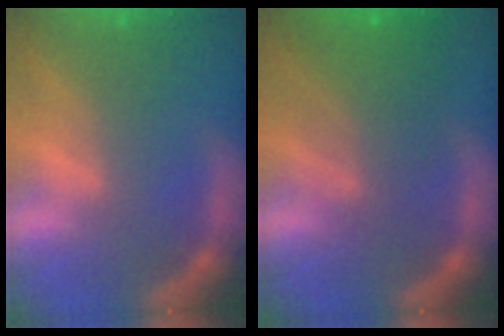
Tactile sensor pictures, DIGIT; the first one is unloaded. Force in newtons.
{"total": 5.5}